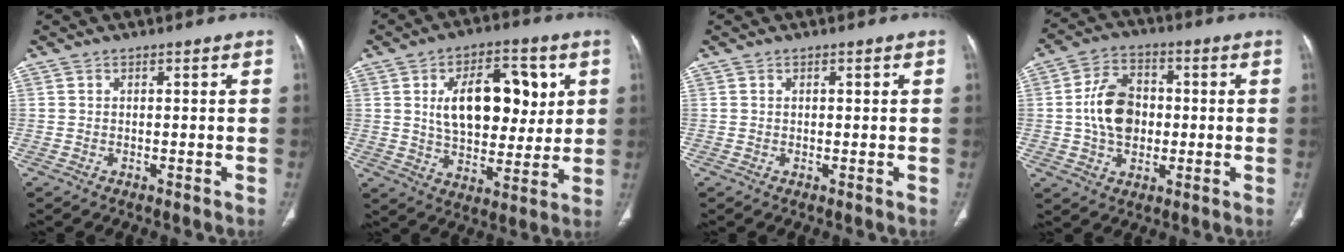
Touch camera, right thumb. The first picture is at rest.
{"total": 17.8, "force": [4.2, 10.1, 14.0], "torque": [-0.170, -0.009, 0.071]}
{"total": 0.0}
{"total": 11.4, "force": [-0.1, 8.3, 7.9], "torque": [-0.117, 0.016, -0.004]}